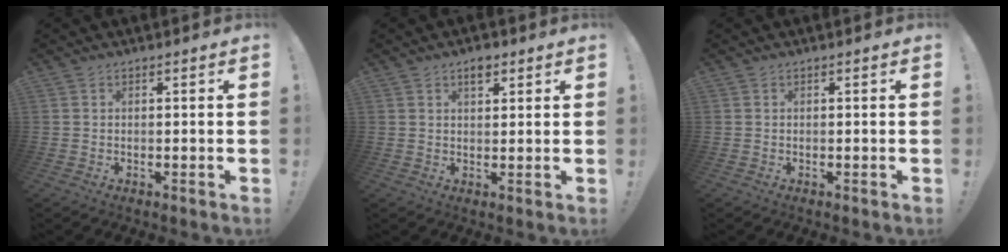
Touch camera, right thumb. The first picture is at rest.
{"total": 3.6, "force": [2.1, 2.0, 2.1], "torque": [-0.024, -0.007, 0.035]}
{"total": 0.0}